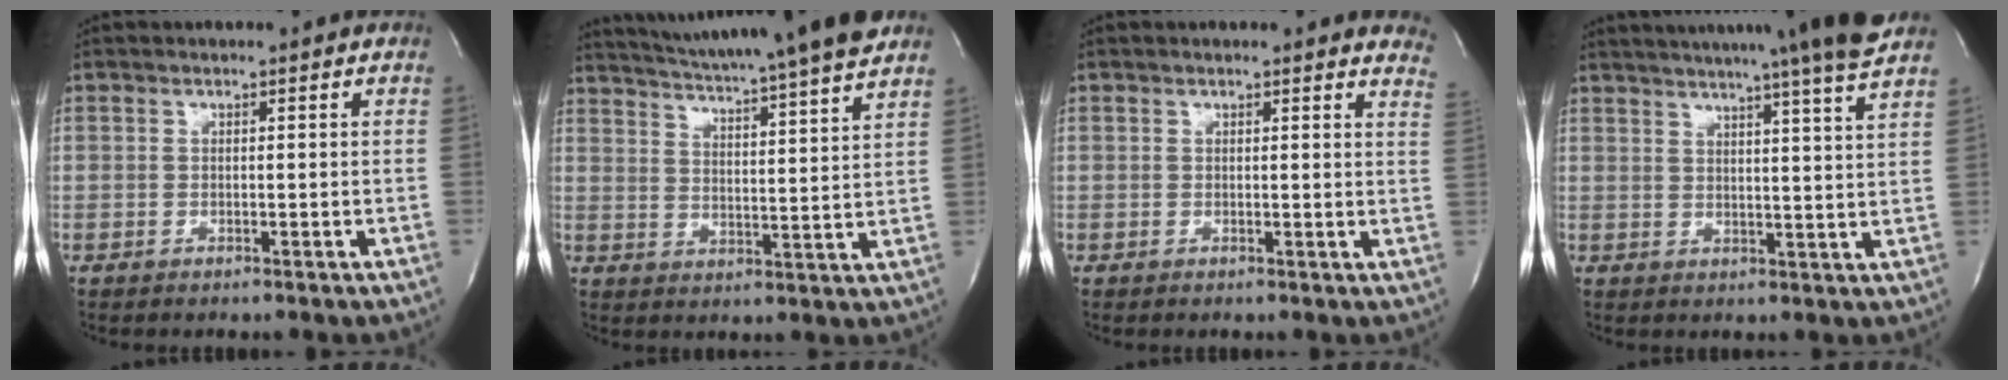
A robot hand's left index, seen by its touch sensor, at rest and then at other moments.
{"total": 19.3, "force": [17.0, -1.0, 8.9], "torque": [-0.153, -0.025, 0.238]}
{"total": 8.6, "force": [8.1, 1.6, 2.7], "torque": [-0.005, -0.017, 0.060]}
{"total": 19.1, "force": [16.7, -1.9, 9.0], "torque": [-0.153, -0.033, 0.212]}